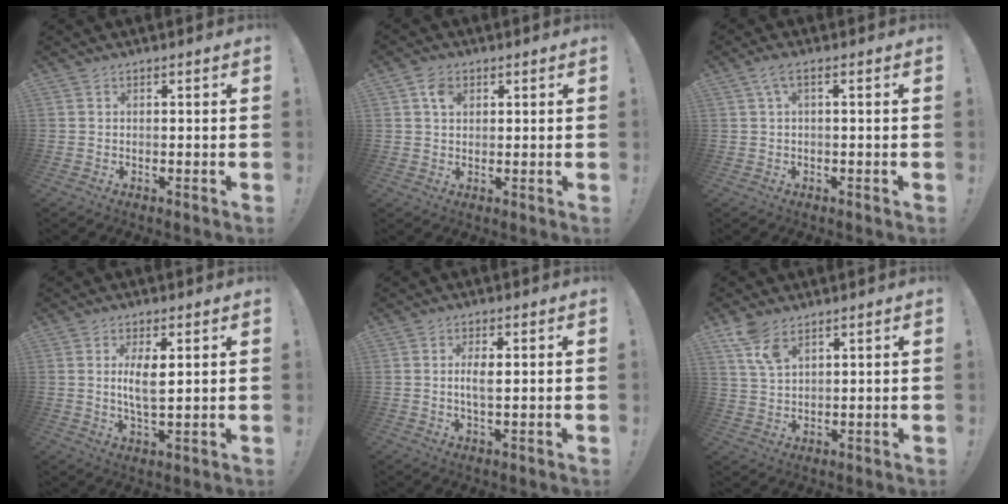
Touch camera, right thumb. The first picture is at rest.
{"total": 4.3, "force": [1.7, 3.2, 2.3], "torque": [-0.033, -0.002, 0.030]}
{"total": 3.1, "force": [0.4, 0.5, 3.0], "torque": [-0.060, 0.000, 0.007]}
{"total": 6.4, "force": [1.4, 2.3, 5.9], "torque": [-0.112, -0.010, 0.016]}
{"total": 4.0, "force": [0.2, 1.3, 3.7], "torque": [-0.068, -0.004, -0.003]}
{"total": 7.5, "force": [5.0, 3.1, 4.6], "torque": [-0.091, -0.020, 0.097]}